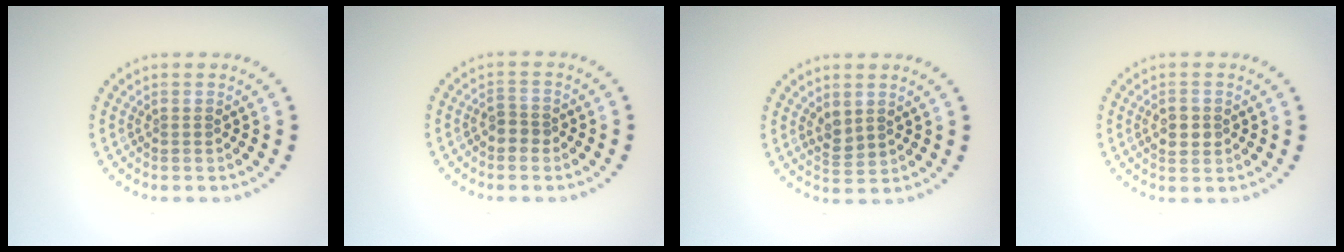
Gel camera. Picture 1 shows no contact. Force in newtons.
{"total": 1.6, "press": 1.5, "slide": 0.6}
{"total": 1.7, "press": 1.5, "slide": 0.8}
{"total": 2.0, "press": 2.0, "slide": 0.2}